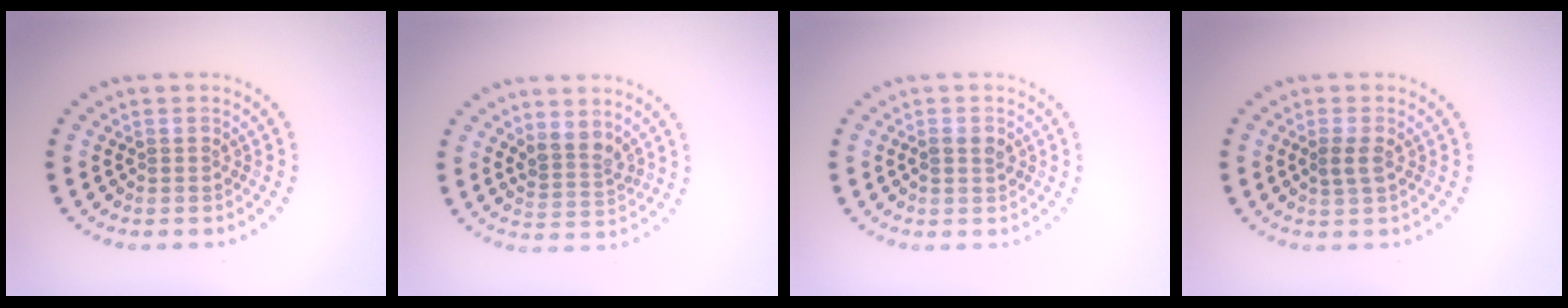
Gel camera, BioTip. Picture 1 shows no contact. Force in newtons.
{"total": 2.4, "press": 1.9, "slide": 1.5}
{"total": 1.4, "press": 1.4, "slide": 0.3}
{"total": 1.5, "press": 1.4, "slide": 0.4}